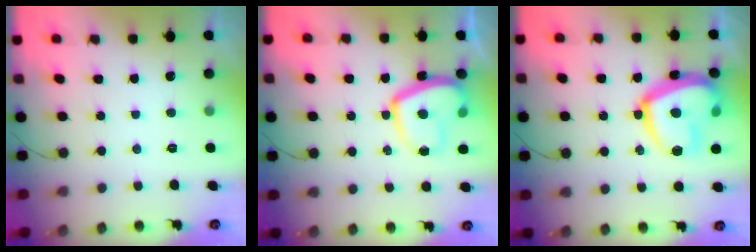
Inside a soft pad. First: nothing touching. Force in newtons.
{"total": 12.5, "press": 12.5, "slide": 1.2}
{"total": 20.4, "press": 20.4, "slide": 1.9}